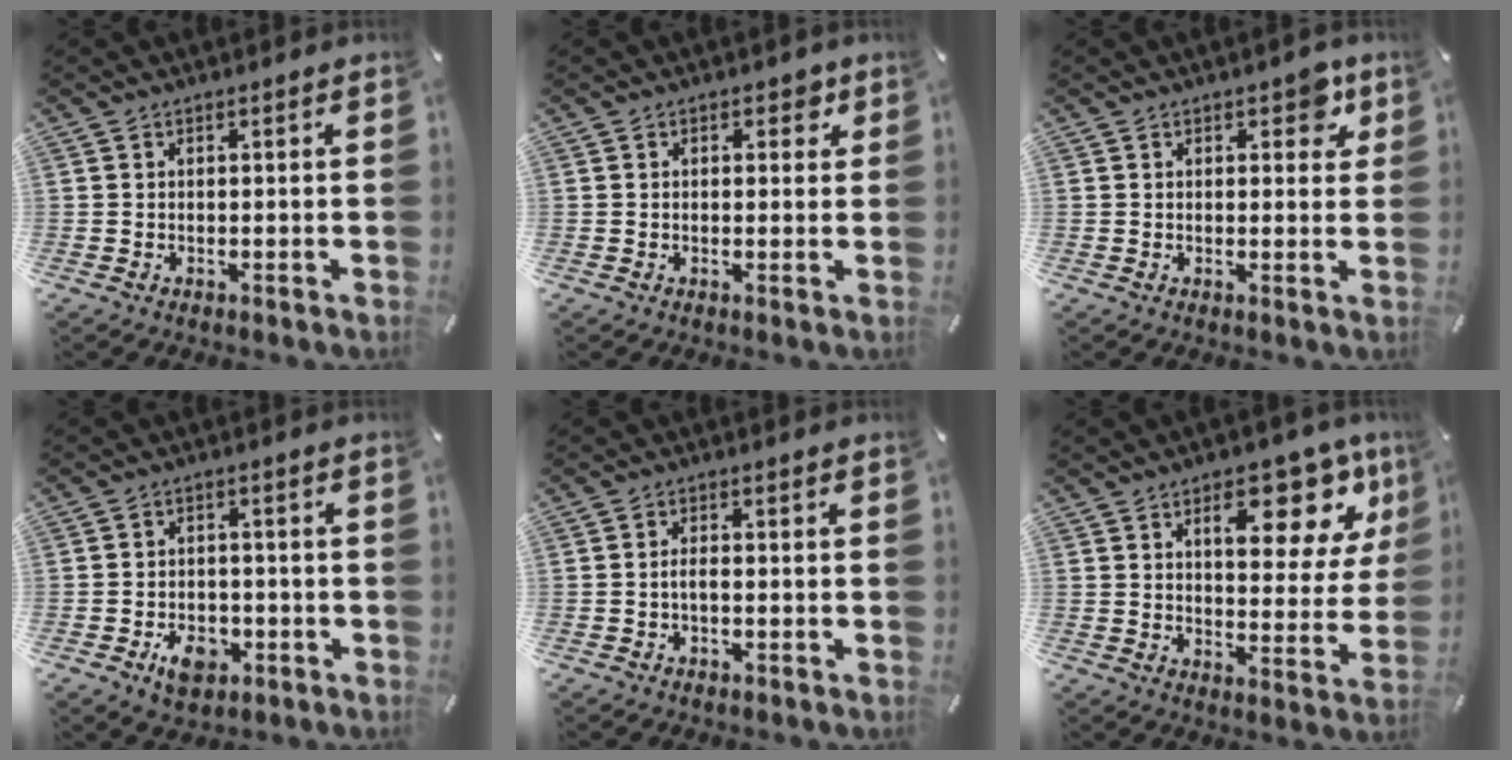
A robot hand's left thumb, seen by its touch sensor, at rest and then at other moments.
{"total": 2.6, "force": [0.8, 1.8, 1.8], "torque": [-0.006, -0.003, 0.004]}
{"total": 4.9, "force": [2.4, 2.8, 3.2], "torque": [-0.024, -0.004, 0.031]}
{"total": 7.1, "force": [-3.0, 5.1, 4.0], "torque": [-0.062, 0.007, -0.054]}
{"total": 2.1, "force": [-0.7, 1.1, 1.7], "torque": [-0.033, 0.005, -0.013]}
{"total": 15.9, "force": [7.8, 8.2, 11.2], "torque": [-0.135, -0.041, 0.123]}